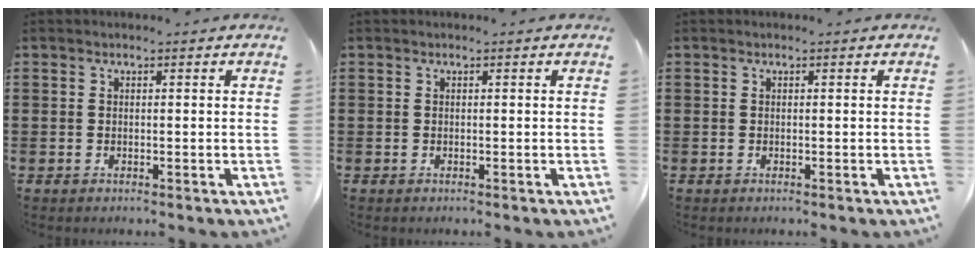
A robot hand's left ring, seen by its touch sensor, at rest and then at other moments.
{"total": 0.0}
{"total": 0.0}